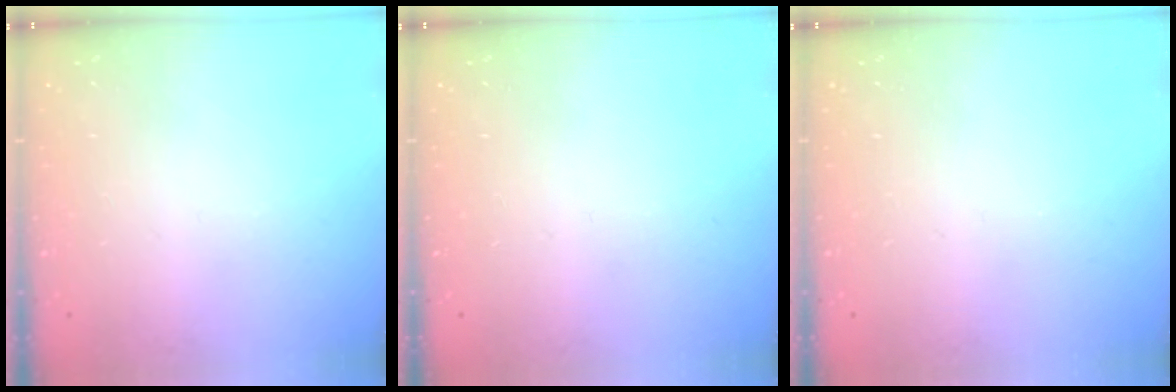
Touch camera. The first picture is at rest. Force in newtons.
{"total": 0.0}
{"total": 0.0}